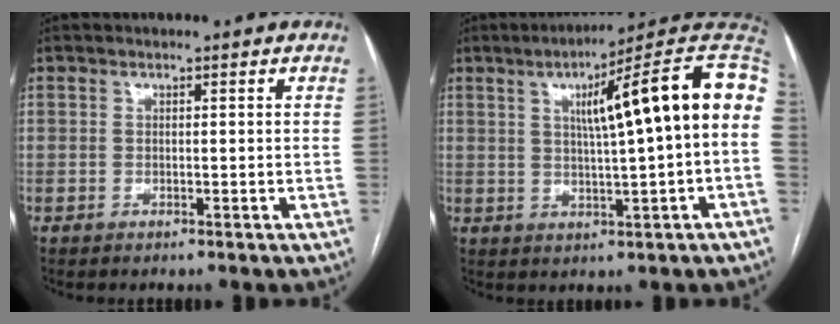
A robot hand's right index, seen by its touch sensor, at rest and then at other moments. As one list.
[{"total": 16.9, "force": [3.5, 0.0, 16.5], "torque": [-0.222, 0.032, 0.039]}]